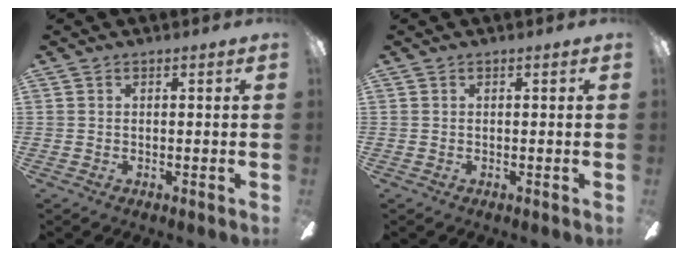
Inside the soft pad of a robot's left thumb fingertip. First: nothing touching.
{"total": 0.0}